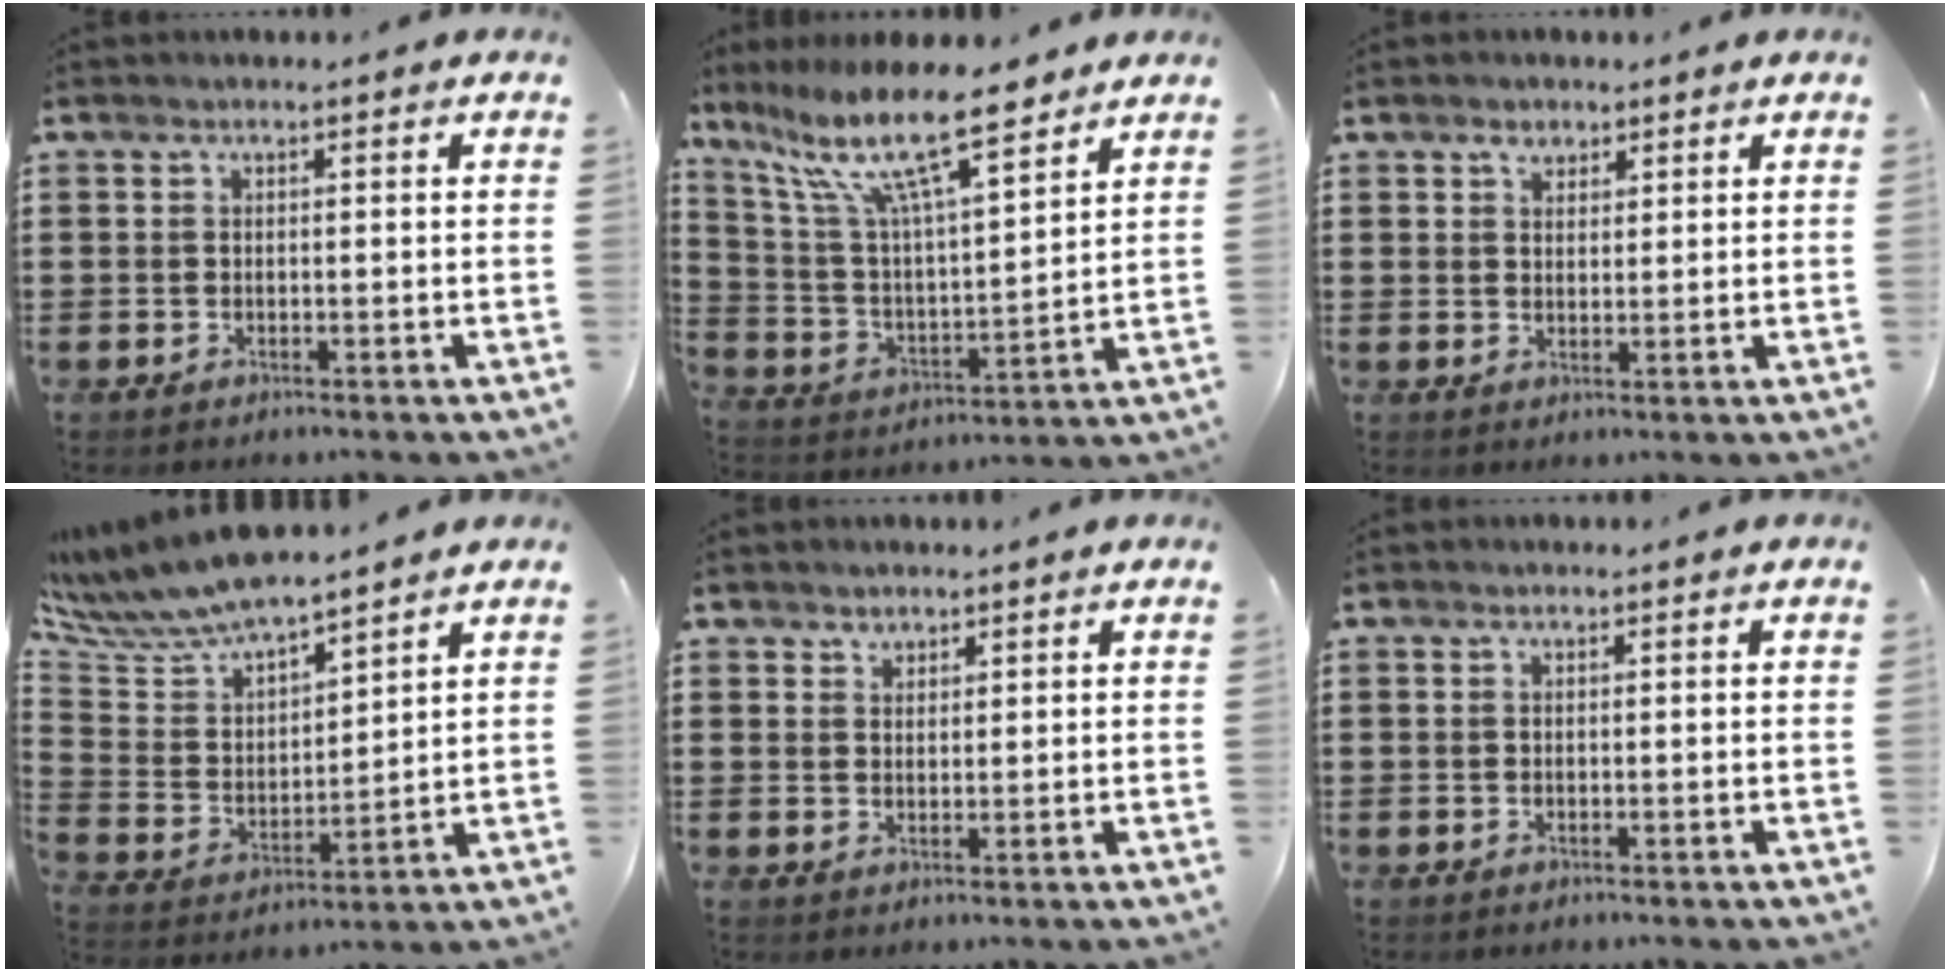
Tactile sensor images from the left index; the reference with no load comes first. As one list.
[{"total": 13.1, "force": [9.6, 2.3, 8.5], "torque": [-0.194, -0.038, 0.166]}, {"total": 2.1, "force": [1.6, 1.3, 0.5], "torque": [-0.007, 0.000, 0.028]}, {"total": 7.4, "force": [7.2, 1.0, 1.5], "torque": [-0.068, -0.046, 0.125]}, {"total": 1.6, "force": [1.4, 0.8, -0.2], "torque": [-0.001, 0.002, 0.027]}, {"total": 0.0}]